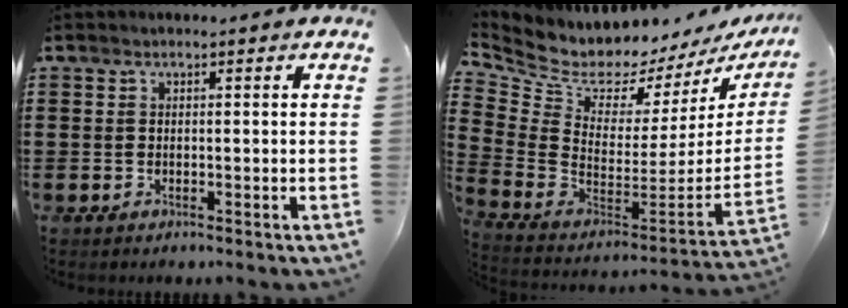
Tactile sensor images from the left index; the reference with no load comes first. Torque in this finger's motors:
{"motor_torque": [1.91, 0.23, 0.49, 0.08]}